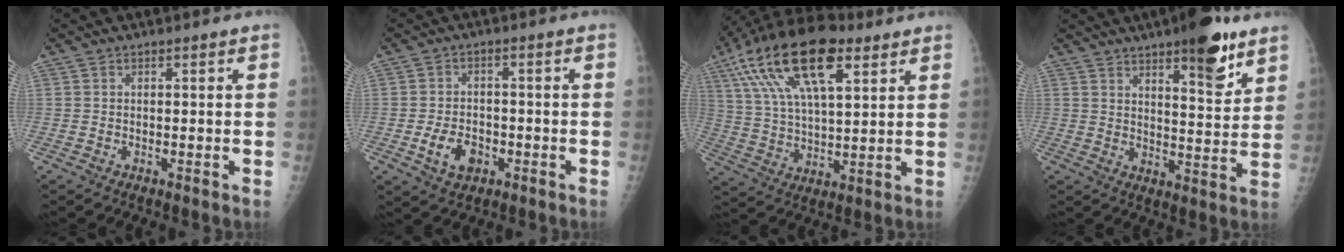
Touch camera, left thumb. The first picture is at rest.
{"total": 6.2, "force": [-2.2, 4.3, 3.8], "torque": [-0.058, 0.012, -0.034]}
{"total": 21.0, "force": [10.2, 8.6, 16.2], "torque": [-0.299, -0.004, 0.182]}
{"total": 12.4, "force": [7.8, 3.6, 9.0], "torque": [-0.100, -0.045, 0.110]}